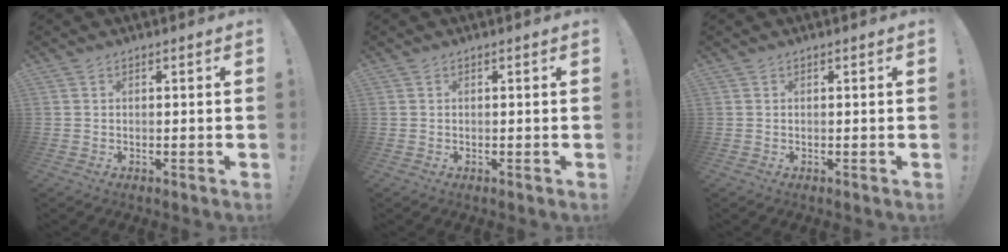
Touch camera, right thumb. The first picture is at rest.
{"total": 0.0}
{"total": 0.0}